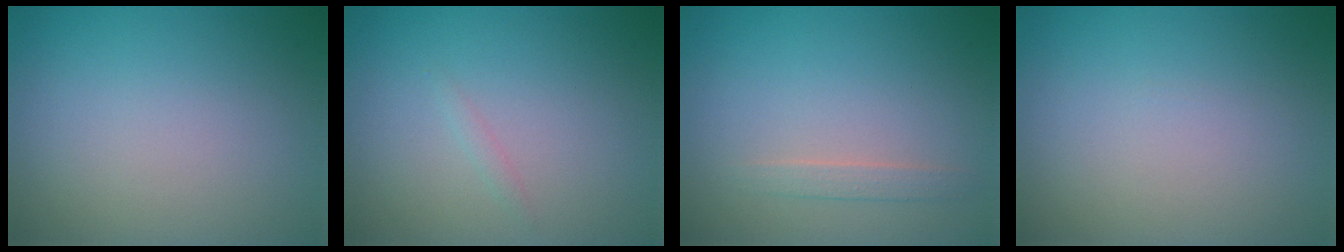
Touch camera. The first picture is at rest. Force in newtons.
{"total": 0.5, "press": 0.5, "slide": 0.0}
{"total": 1.1, "press": 1.1, "slide": 0.1}
{"total": 0.0}